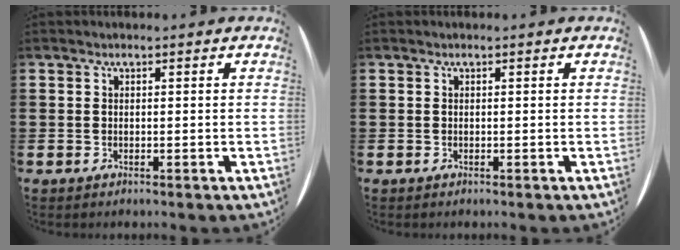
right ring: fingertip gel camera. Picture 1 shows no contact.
{"total": 0.0}